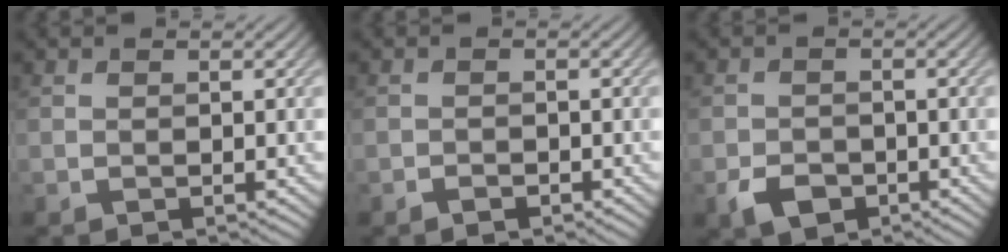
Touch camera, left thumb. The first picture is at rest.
{"total": 0.8, "force": [-0.7, 0.4, 0.3], "torque": [-0.005, 0.002, -0.014]}
{"total": 3.1, "force": [-1.7, 2.1, 1.6], "torque": [-0.032, -0.003, -0.037]}